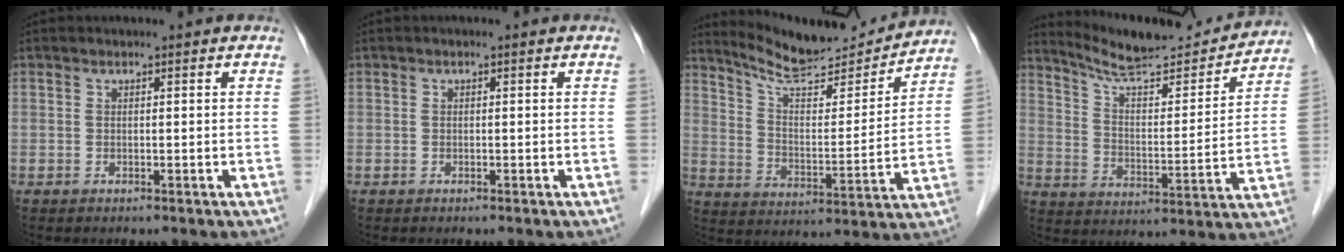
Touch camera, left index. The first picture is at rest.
{"total": 0.0}
{"total": 15.3, "force": [14.7, 1.4, 4.0], "torque": [-0.069, -0.015, 0.228]}
{"total": 17.4, "force": [16.6, 1.6, 5.2], "torque": [-0.084, -0.022, 0.245]}